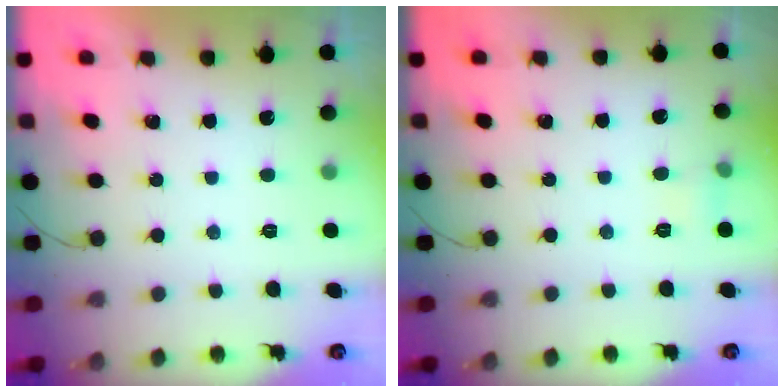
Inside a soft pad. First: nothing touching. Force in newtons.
{"total": 5.1, "press": 4.0, "slide": 3.1}